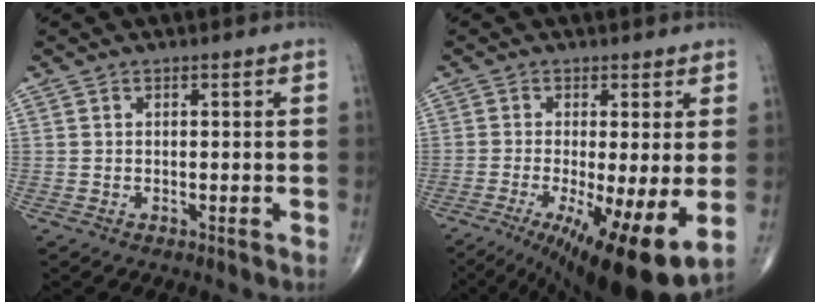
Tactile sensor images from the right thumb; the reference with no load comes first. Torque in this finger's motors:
{"motor_torque": [-0.13, 0.77, 0.14, -0.31, 0.19]}